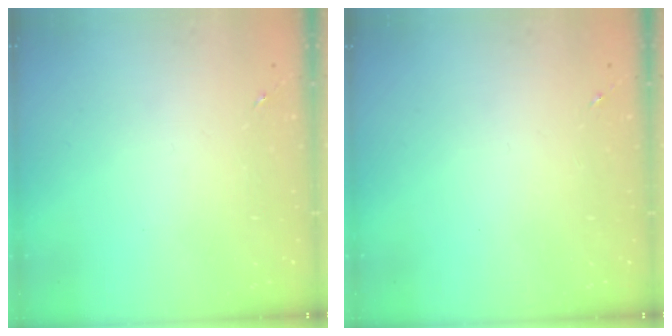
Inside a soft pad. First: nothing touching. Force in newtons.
{"total": 0.0}